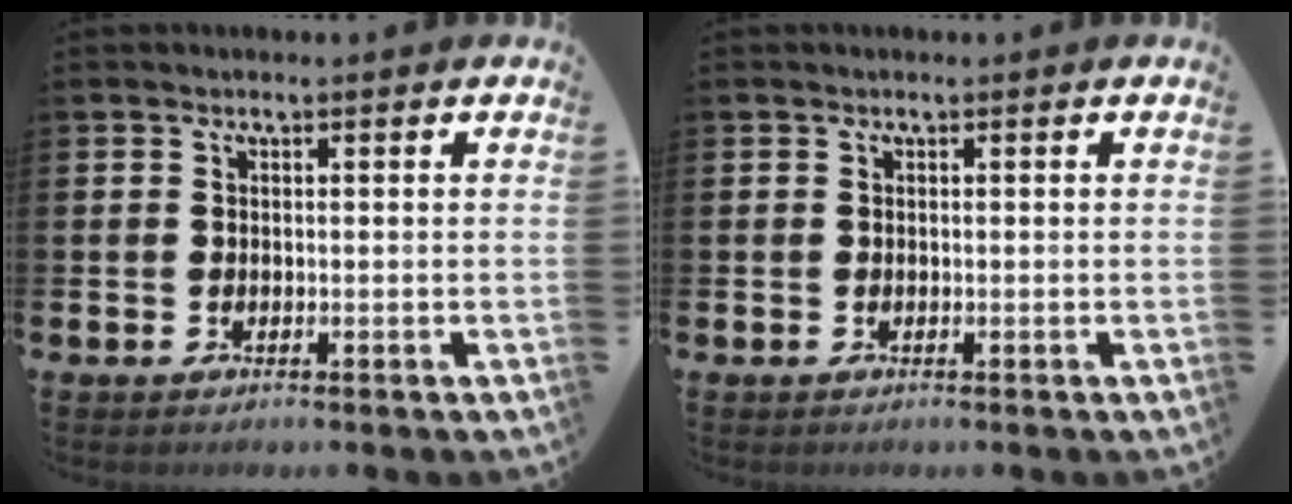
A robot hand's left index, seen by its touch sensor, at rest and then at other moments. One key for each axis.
{"total": 0.0}